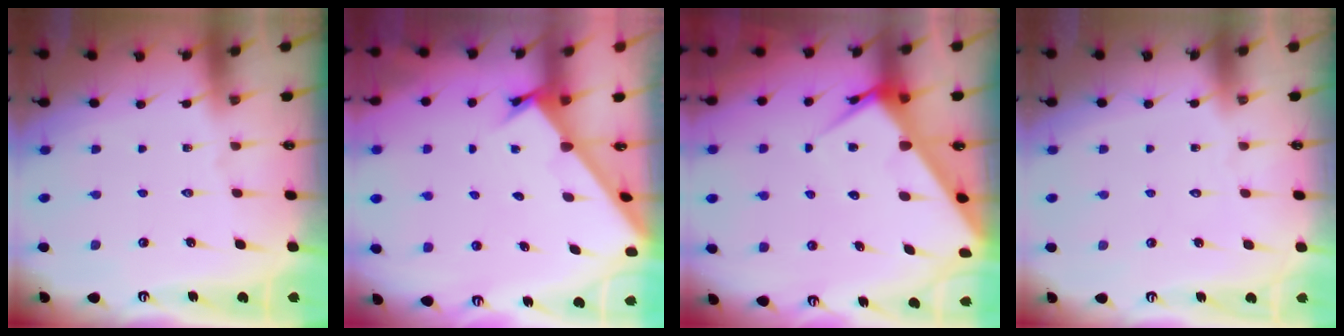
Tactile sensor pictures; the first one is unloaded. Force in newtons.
{"total": 1.9, "press": 1.9, "slide": 0.1}
{"total": 6.3, "press": 6.3, "slide": 0.5}
{"total": 1.8, "press": 1.7, "slide": 0.1}